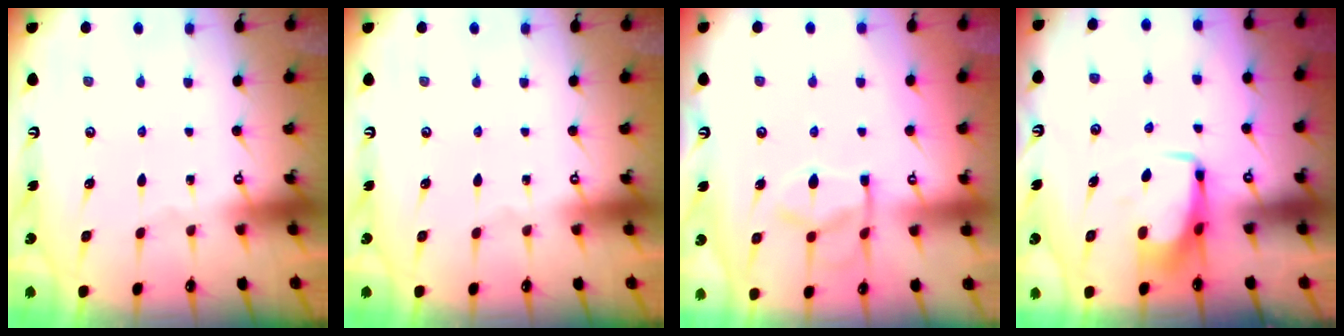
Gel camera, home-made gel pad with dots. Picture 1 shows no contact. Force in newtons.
{"total": 0.0}
{"total": 11.1, "press": 11.0, "slide": 1.4}
{"total": 5.7, "press": 5.6, "slide": 0.7}